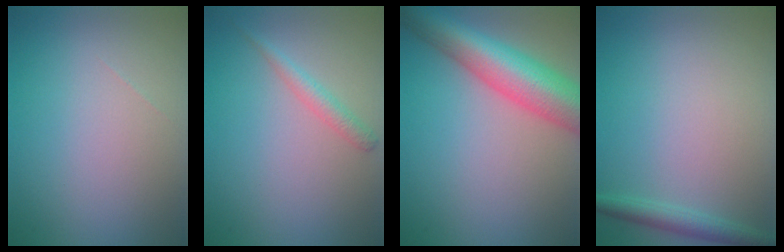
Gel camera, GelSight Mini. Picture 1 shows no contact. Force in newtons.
{"total": 1.6, "press": 1.6, "slide": 0.0}
{"total": 9.3, "press": 9.3, "slide": 0.3}
{"total": 1.9, "press": 1.9, "slide": 0.1}